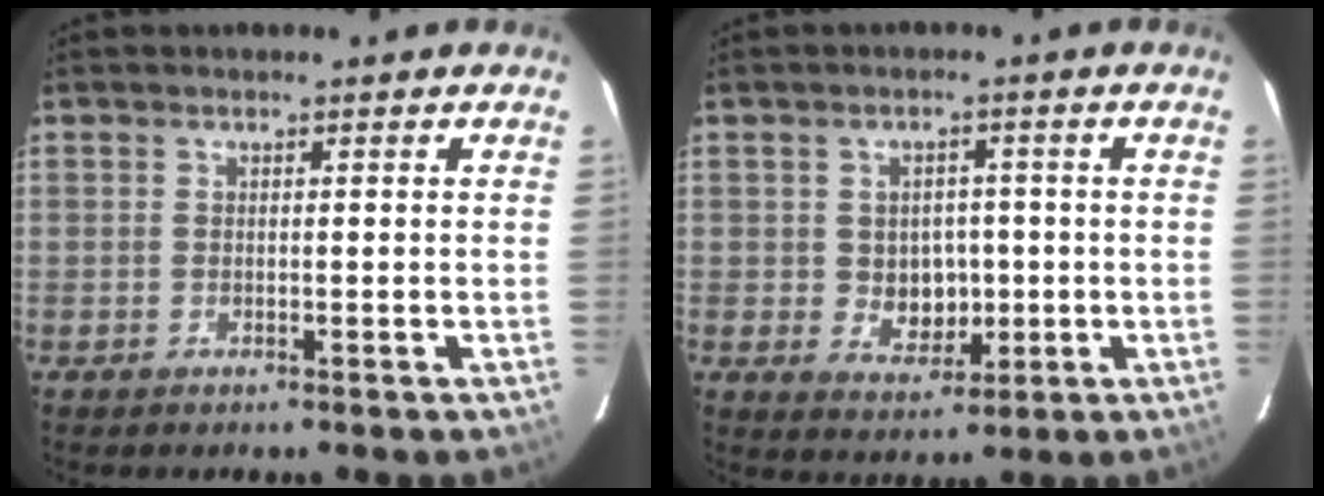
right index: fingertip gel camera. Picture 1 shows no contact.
{"total": 5.8, "force": [-0.4, 4.9, 3.0], "torque": [-0.056, 0.005, 0.009]}